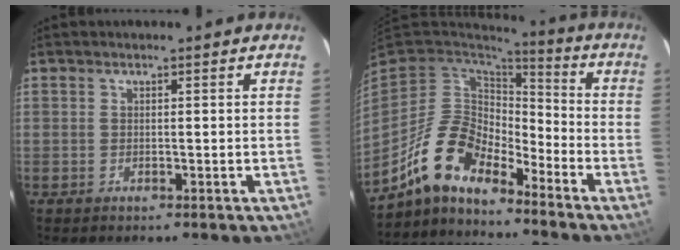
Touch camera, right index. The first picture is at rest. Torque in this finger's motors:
{"motor_torque": [0.69, -0.71, -0.16, -0.21]}